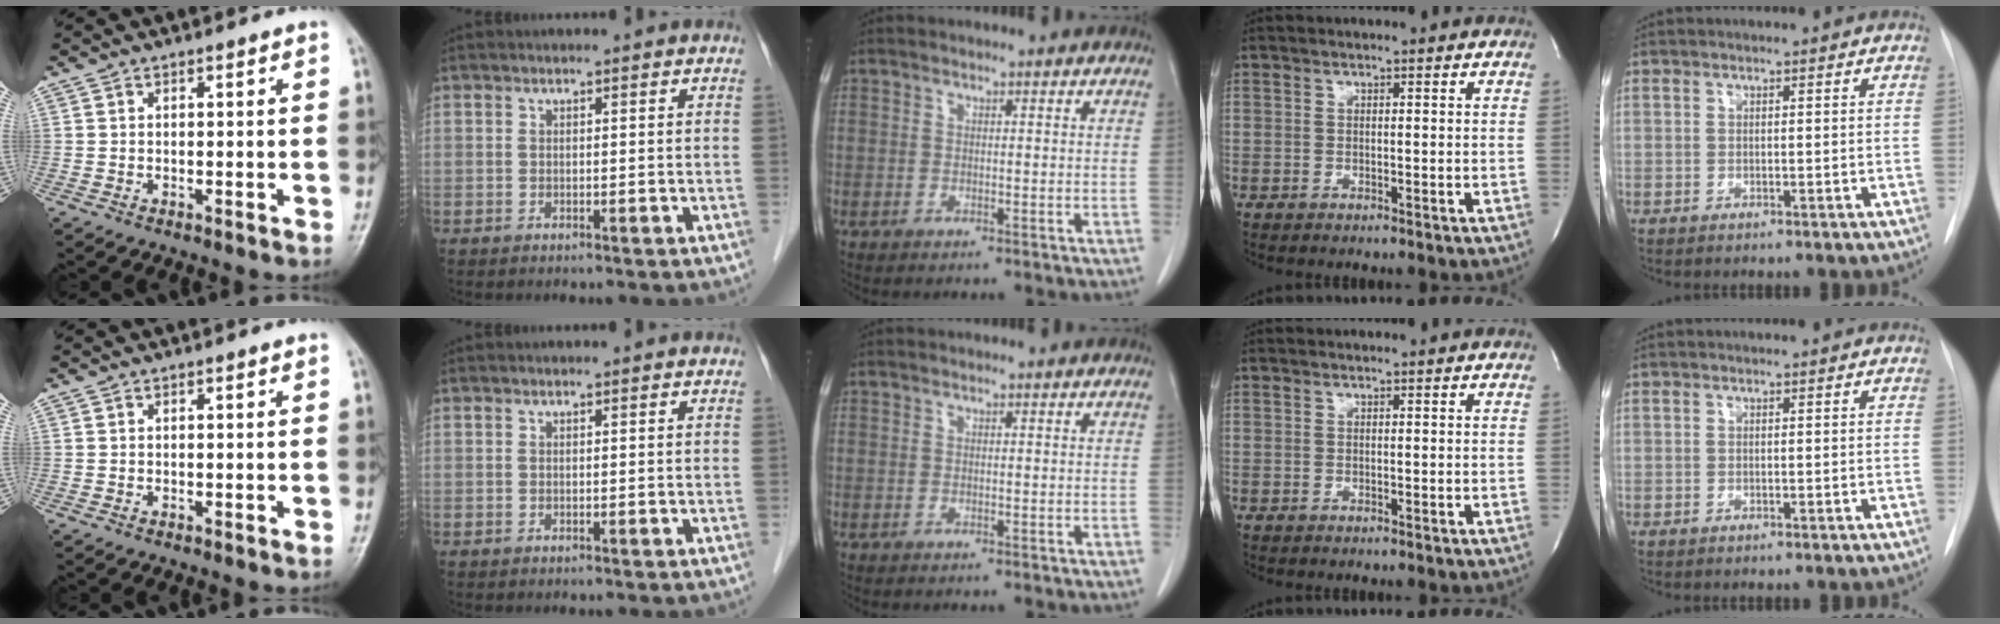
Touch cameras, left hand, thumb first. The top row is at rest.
{}